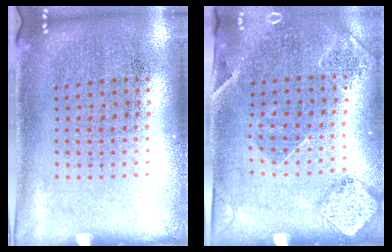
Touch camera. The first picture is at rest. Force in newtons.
{"total": 1.6, "press": 1.5, "slide": 0.3}